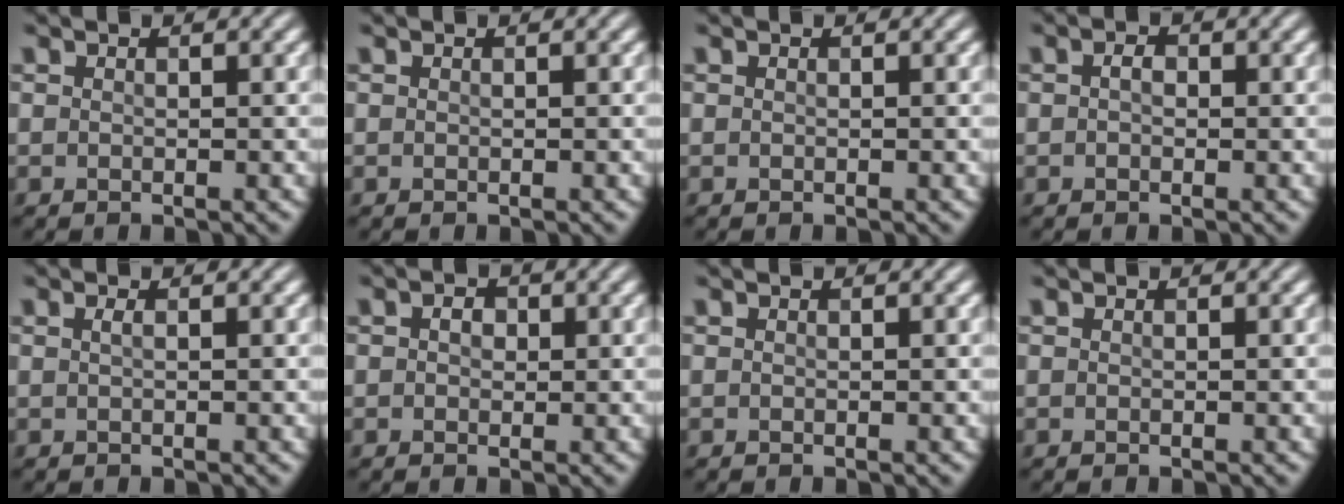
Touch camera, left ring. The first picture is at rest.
{"total": 0.0}
{"total": 0.0}
{"total": 1.2, "force": [0.2, 0.8, 0.9], "torque": [-0.012, -0.002, -0.002]}
{"total": 0.6, "force": [0.2, 0.2, 0.6], "torque": [-0.012, 0.006, 0.002]}
{"total": 1.4, "force": [0.4, 1.1, 0.8], "torque": [-0.011, 0.002, -0.002]}
{"total": 0.0}
{"total": 0.0}